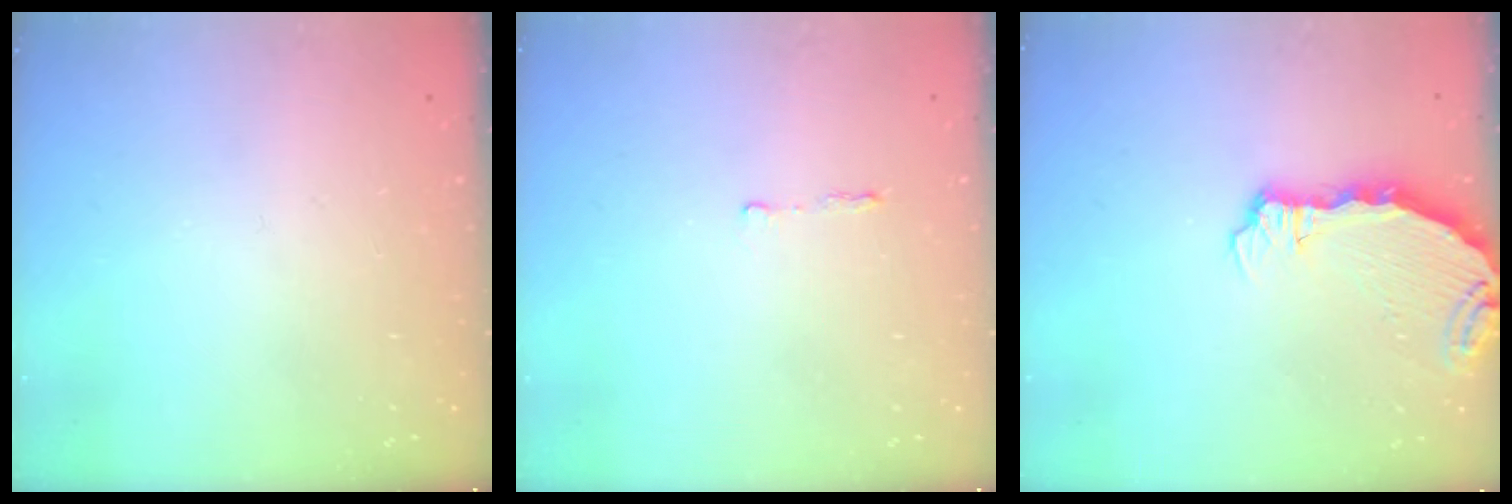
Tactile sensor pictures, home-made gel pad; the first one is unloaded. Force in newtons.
{"total": 2.6, "press": 2.6, "slide": 0.4}
{"total": 7.0, "press": 5.6, "slide": 4.2}